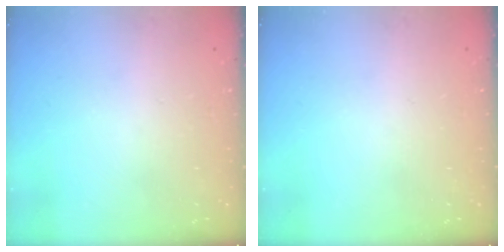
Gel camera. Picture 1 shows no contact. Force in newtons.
{"total": 0.0}